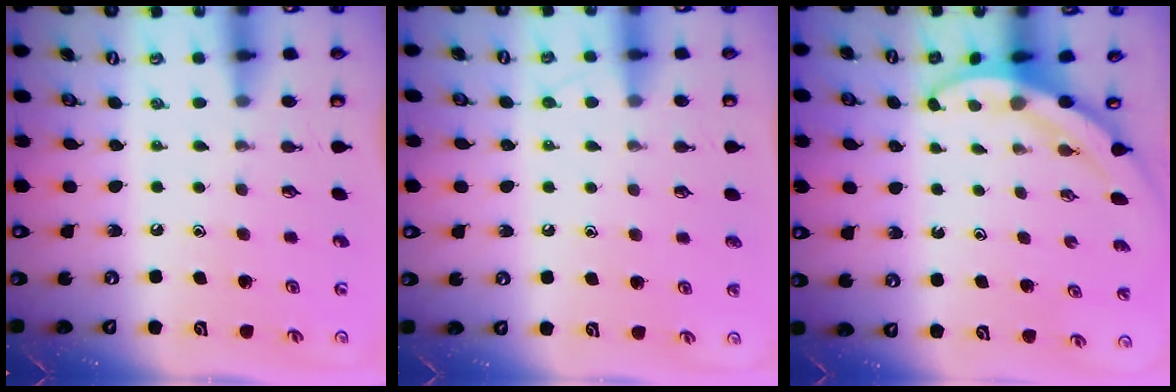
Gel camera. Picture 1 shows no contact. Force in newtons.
{"total": 5.6, "press": 5.6, "slide": 0.5}
{"total": 3.3, "press": 3.3, "slide": 0.1}